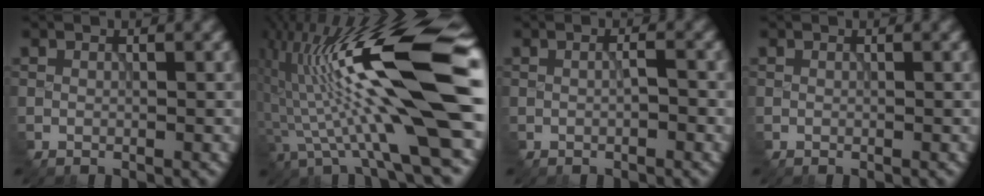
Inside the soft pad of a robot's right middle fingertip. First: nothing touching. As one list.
[{"total": 14.7, "force": [-0.5, 2.5, 14.5], "torque": [-0.251, 0.025, -0.009]}, {"total": 1.2, "force": [-0.4, 0.1, 1.1], "torque": [-0.022, -0.001, -0.005]}, {"total": 0.0}]